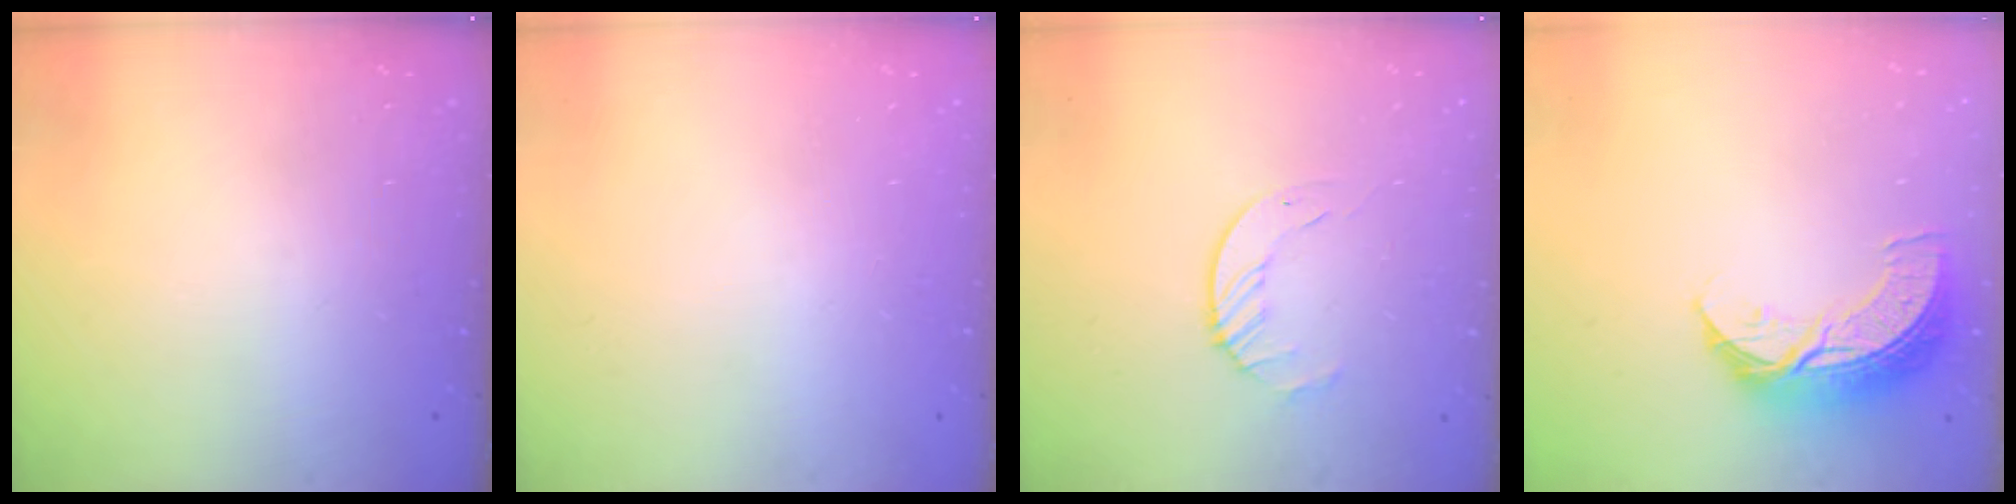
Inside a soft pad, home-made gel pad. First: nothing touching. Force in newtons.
{"total": 0.0}
{"total": 3.5, "press": 3.4, "slide": 0.4}
{"total": 10.3, "press": 10.2, "slide": 0.7}